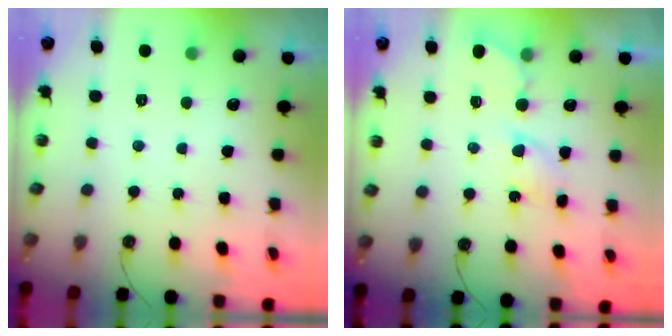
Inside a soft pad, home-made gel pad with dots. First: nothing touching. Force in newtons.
{"total": 6.2, "press": 6.2, "slide": 0.2}